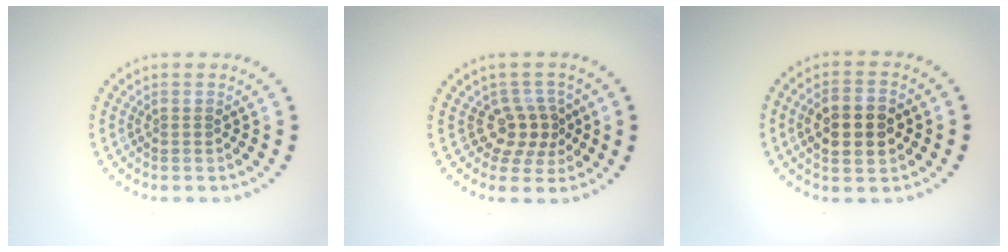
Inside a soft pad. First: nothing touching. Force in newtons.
{"total": 2.9, "press": 2.3, "slide": 1.7}
{"total": 4.7, "press": 4.7, "slide": 0.3}